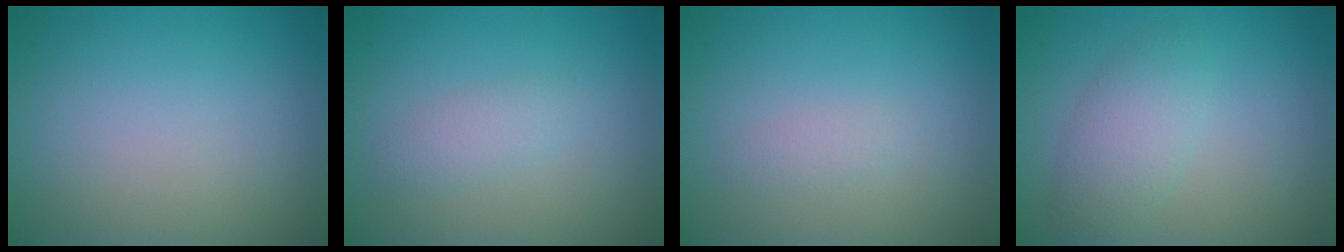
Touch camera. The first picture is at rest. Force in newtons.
{"total": 1.6, "press": 1.6, "slide": 0.0}
{"total": 0.9, "press": 0.9, "slide": 0.1}
{"total": 3.1, "press": 3.1, "slide": 0.1}